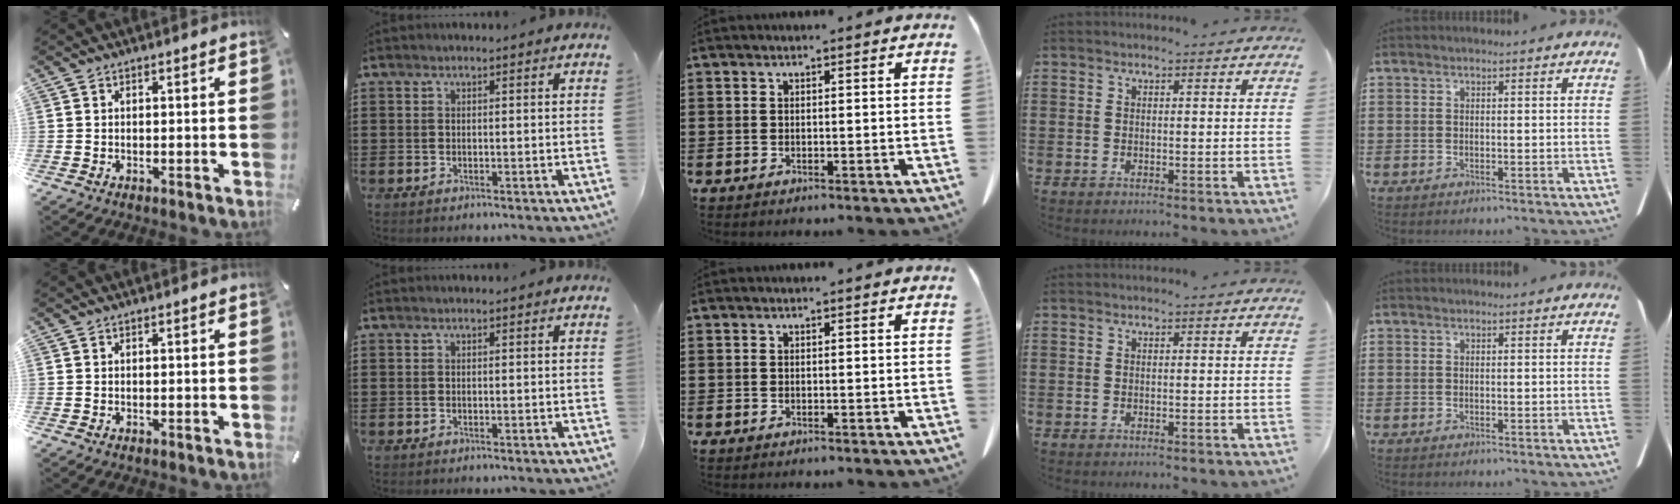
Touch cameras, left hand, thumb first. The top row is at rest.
{}